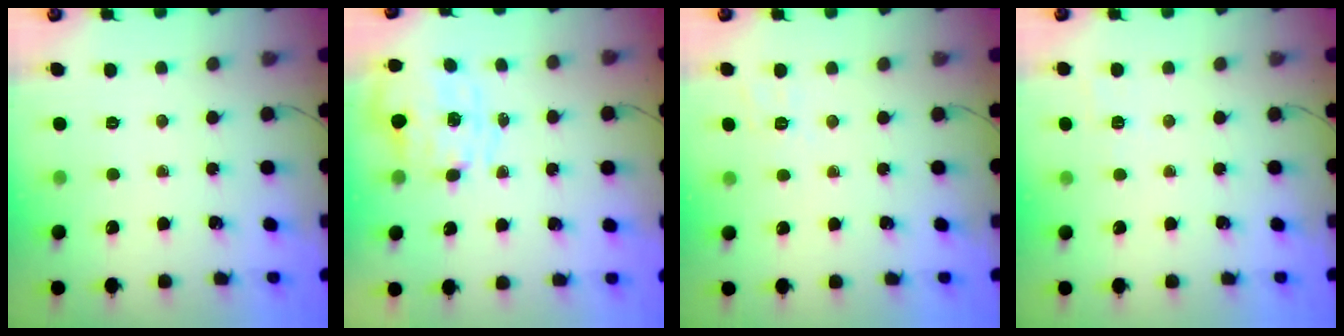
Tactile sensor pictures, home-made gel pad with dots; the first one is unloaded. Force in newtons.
{"total": 1.8, "press": 1.4, "slide": 1.1}
{"total": 2.3, "press": 1.6, "slide": 1.7}
{"total": 1.9, "press": 0.9, "slide": 1.7}